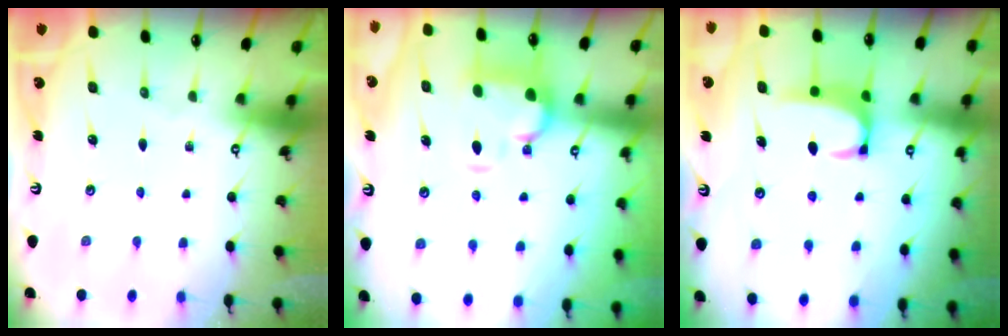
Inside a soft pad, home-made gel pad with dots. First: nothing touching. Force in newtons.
{"total": 2.1, "press": 1.6, "slide": 1.3}
{"total": 1.9, "press": 1.9, "slide": 0.3}